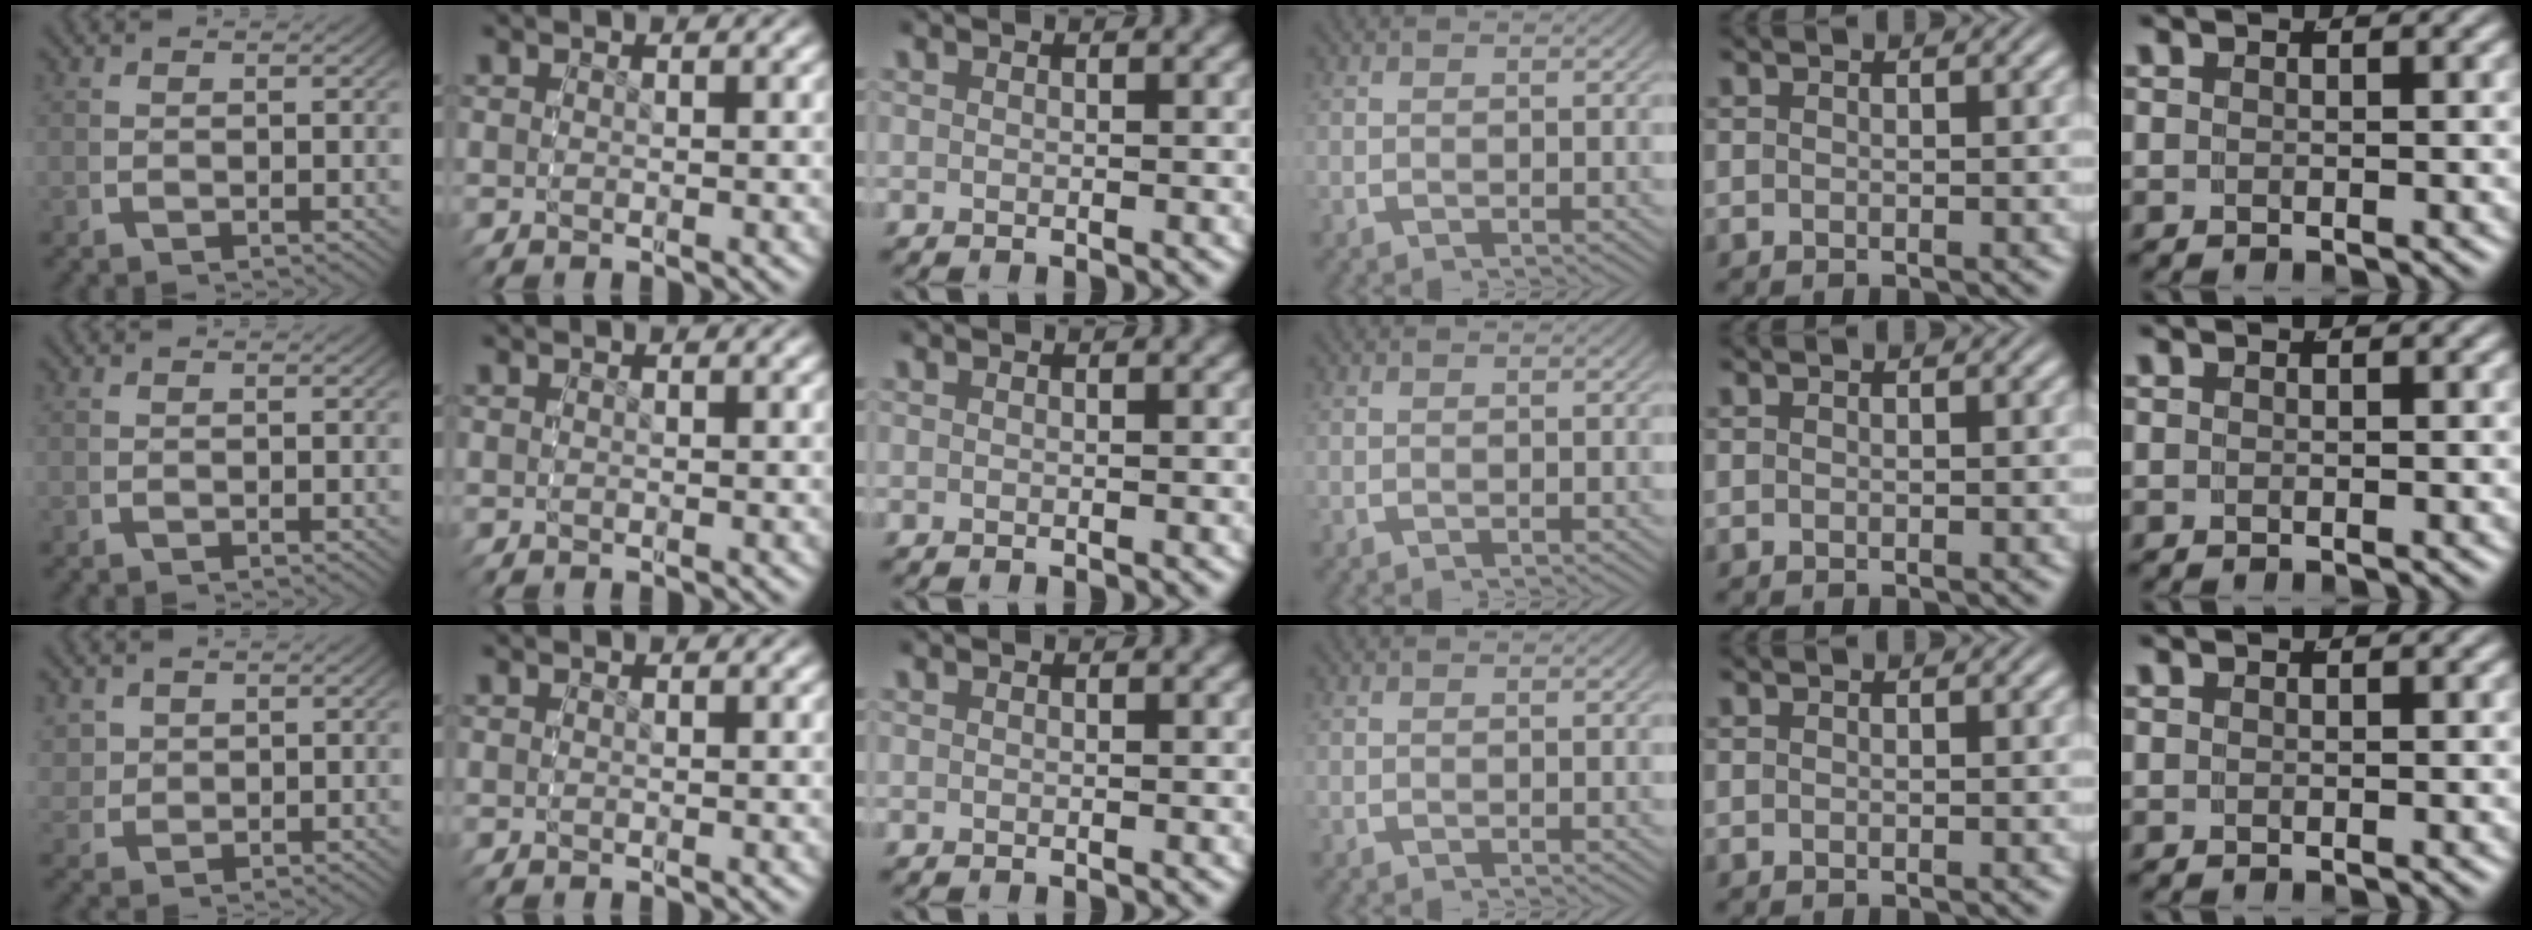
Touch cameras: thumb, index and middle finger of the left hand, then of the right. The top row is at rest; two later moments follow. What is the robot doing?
{"motion": "grasp_and_lifting", "object": "backpack"}